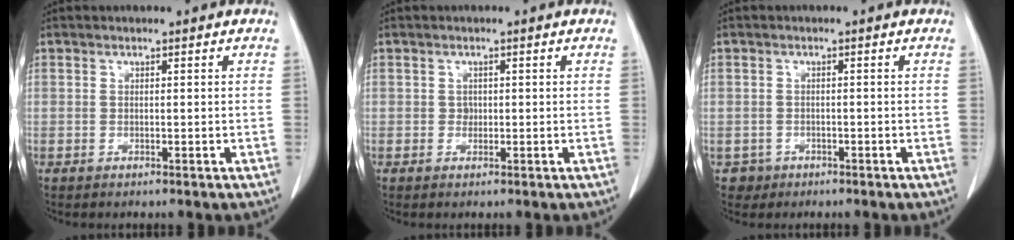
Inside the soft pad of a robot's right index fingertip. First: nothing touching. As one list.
[{"total": 0.8, "force": [0.0, 0.7, 0.3], "torque": [-0.002, 0.003, -0.001]}, {"total": 2.1, "force": [-1.0, 1.9, -0.2], "torque": [0.004, 0.010, -0.016]}]